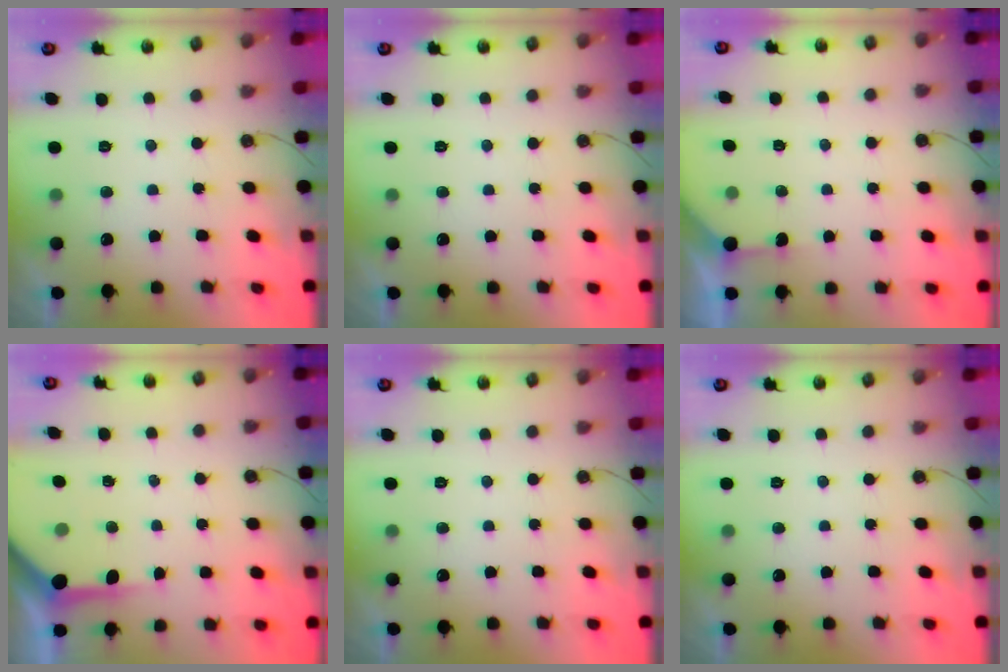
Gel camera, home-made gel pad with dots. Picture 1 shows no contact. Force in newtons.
{"total": 0.0}
{"total": 1.6, "press": 1.5, "slide": 0.3}
{"total": 5.0, "press": 5.0, "slide": 0.1}
{"total": 0.0}
{"total": 0.0}